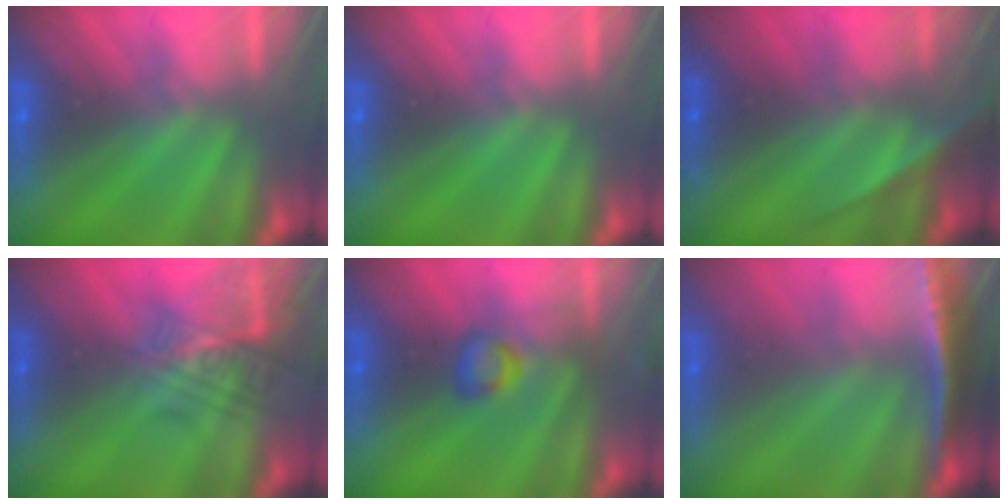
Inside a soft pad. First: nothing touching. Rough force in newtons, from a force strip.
{"total": 0.0}
{"total": 2.3}
{"total": 2.4}
{"total": 2.7}
{"total": 1.0}